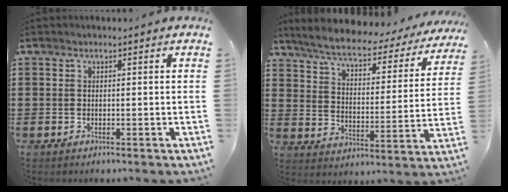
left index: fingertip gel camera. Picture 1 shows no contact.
{"total": 5.9, "force": [5.0, 1.1, 3.0], "torque": [-0.082, -0.030, 0.081]}